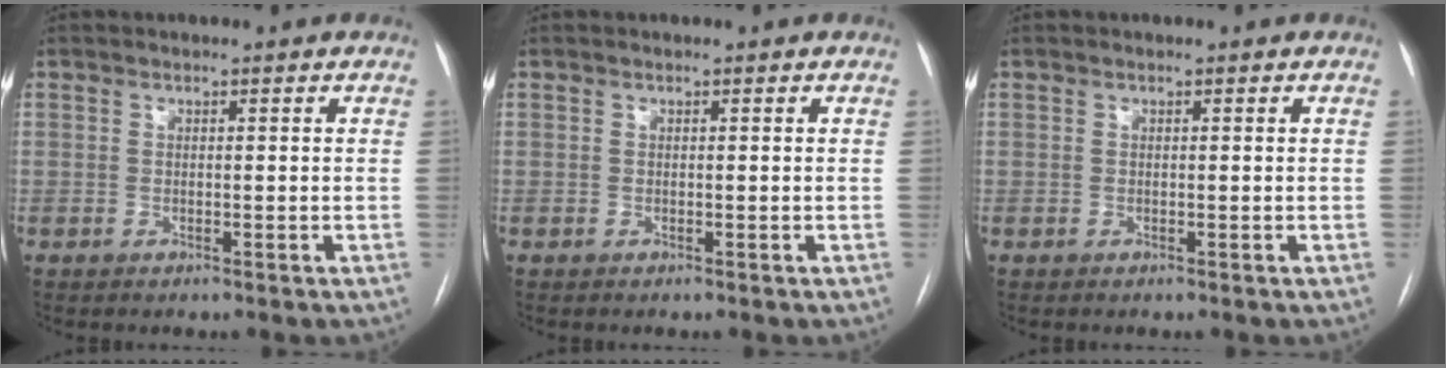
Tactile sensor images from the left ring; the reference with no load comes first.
{"total": 0.0}
{"total": 0.0}